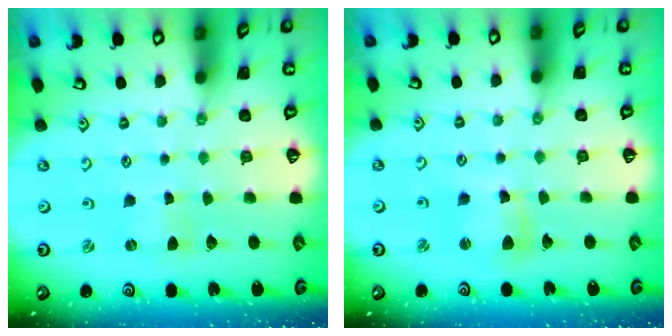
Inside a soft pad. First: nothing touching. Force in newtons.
{"total": 5.9, "press": 5.8, "slide": 0.6}